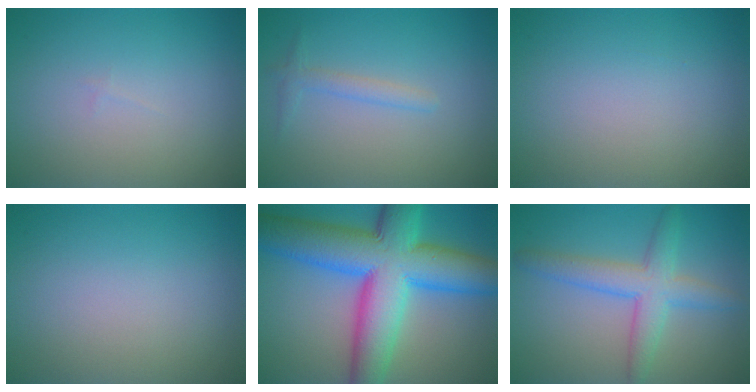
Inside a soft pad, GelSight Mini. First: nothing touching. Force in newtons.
{"total": 1.4, "press": 1.4, "slide": 0.0}
{"total": 0.0}
{"total": 0.0}
{"total": 14.0, "press": 14.0, "slide": 0.2}
{"total": 4.5, "press": 4.5, "slide": 0.1}